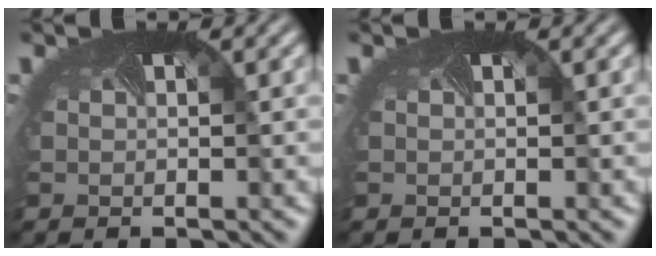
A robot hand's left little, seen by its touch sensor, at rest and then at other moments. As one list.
[{"total": 0.0}]